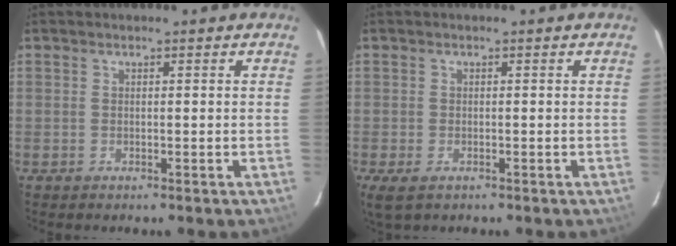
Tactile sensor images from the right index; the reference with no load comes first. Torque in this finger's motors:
{"motor_torque": [0.44, -0.18, 0.05, 0.01]}